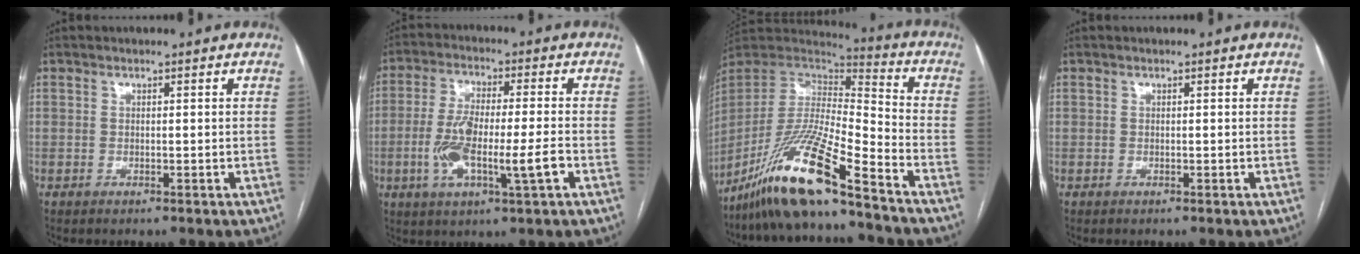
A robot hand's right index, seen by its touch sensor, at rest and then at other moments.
{"total": 11.2, "force": [-2.9, 1.6, 10.7], "torque": [-0.206, 0.001, -0.049]}
{"total": 17.8, "force": [-13.2, 0.6, 11.9], "torque": [-0.248, -0.022, -0.252]}
{"total": 0.0}